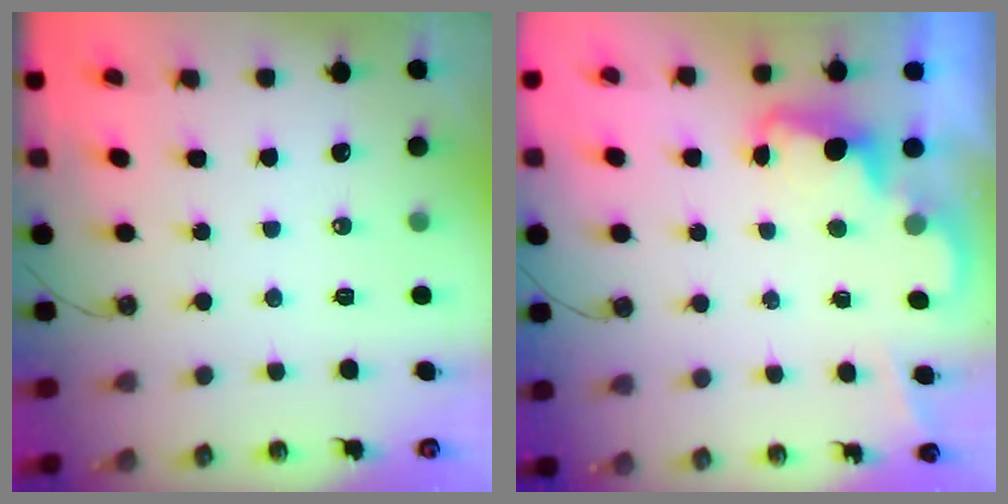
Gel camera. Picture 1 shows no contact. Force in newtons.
{"total": 2.4, "press": 2.4, "slide": 0.5}